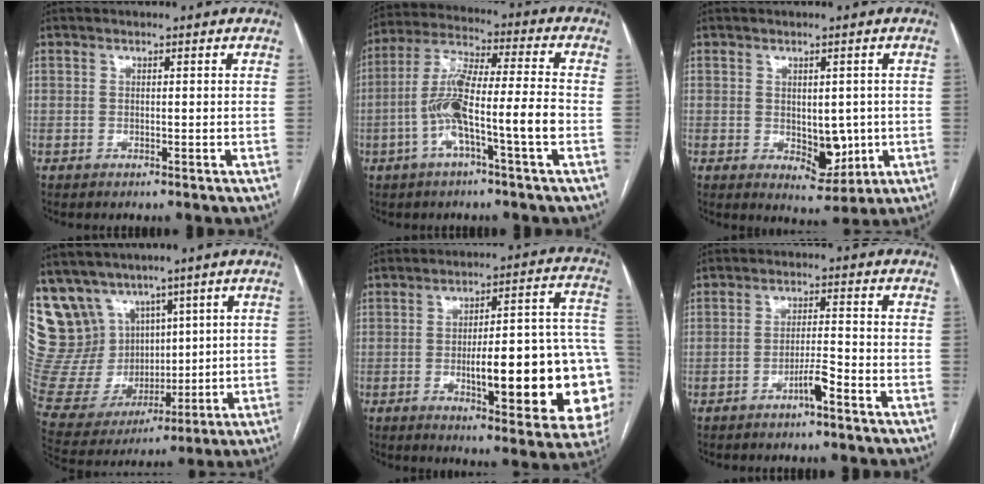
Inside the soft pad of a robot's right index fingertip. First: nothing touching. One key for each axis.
{"total": 12.2, "fx": -3.6, "fy": 0.3, "fz": 11.7, "tx": -0.227, "ty": 0.017, "tz": -0.071}
{"total": 5.8, "fx": -0.5, "fy": 3.2, "fz": 4.7, "tx": -0.061, "ty": -0.005, "tz": 0.009}
{"total": 18.9, "fx": 10.7, "fy": 14.0, "fz": 6.7, "tx": -0.169, "ty": 0.063, "tz": 0.234}
{"total": 24.0, "fx": -4.9, "fy": 4.9, "fz": 23.0, "tx": -0.226, "ty": 0.019, "tz": -0.051}
{"total": 3.6, "fx": -2.3, "fy": 0.0, "fz": 2.8, "tx": -0.047, "ty": 0.000, "tz": -0.042}